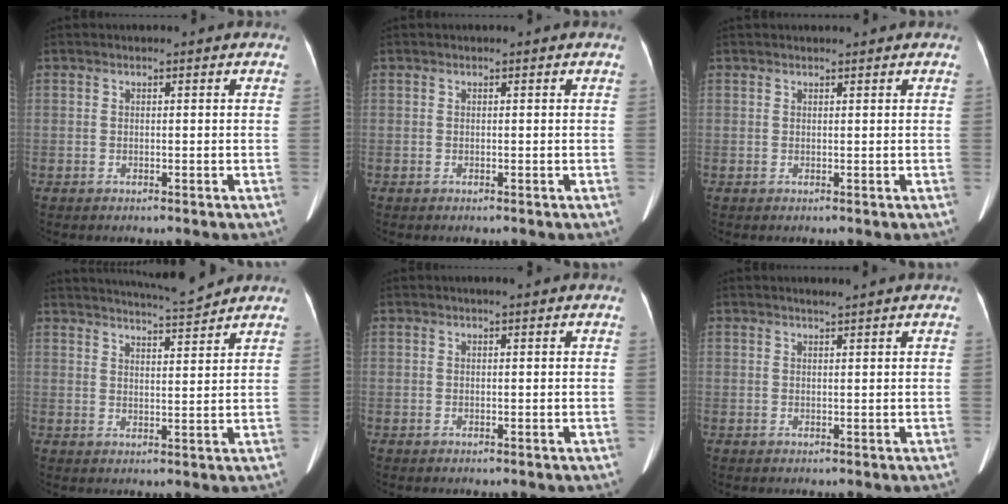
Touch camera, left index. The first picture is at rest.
{"total": 0.0}
{"total": 1.6, "force": [1.5, 0.2, 0.4], "torque": [-0.007, 0.016, 0.025]}
{"total": 7.1, "force": [6.9, -0.8, 1.7], "torque": [-0.036, -0.002, 0.106]}
{"total": 0.8, "force": [0.6, 0.0, 0.5], "torque": [-0.008, 0.004, 0.010]}
{"total": 1.2, "force": [1.1, -0.4, 0.4], "torque": [-0.010, -0.004, 0.022]}